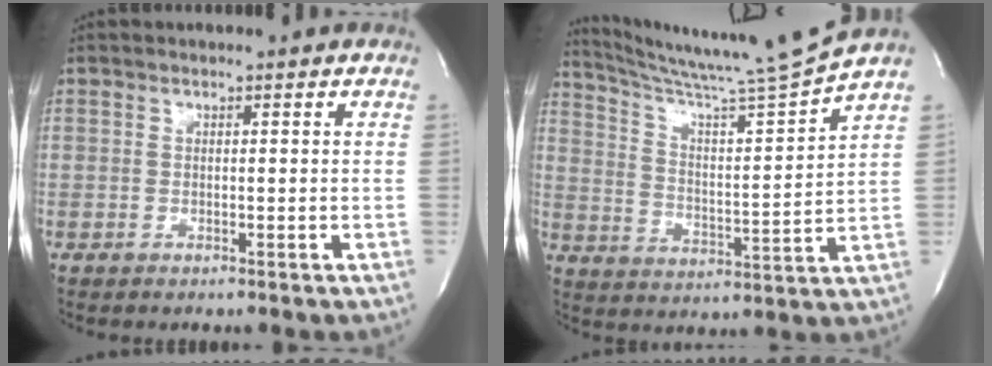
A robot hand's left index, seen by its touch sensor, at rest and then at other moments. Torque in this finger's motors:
{"motor_torque": [-0.62, -0.85, -0.36, 0.00]}